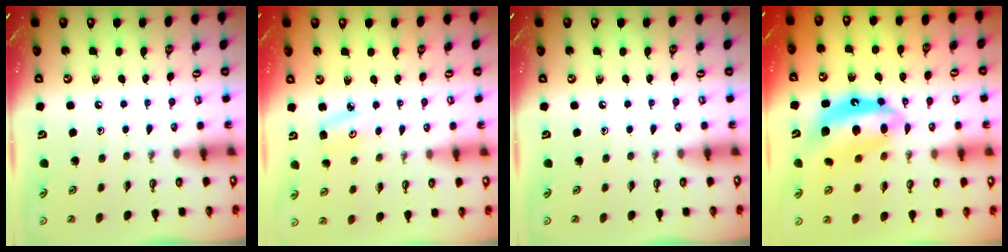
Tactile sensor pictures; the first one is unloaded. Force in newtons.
{"total": 4.5, "press": 4.4, "slide": 0.5}
{"total": 0.0}
{"total": 13.2, "press": 13.0, "slide": 1.9}